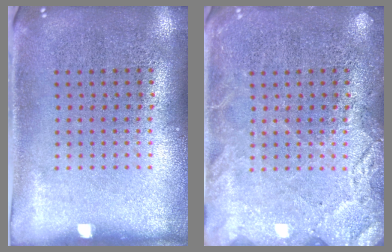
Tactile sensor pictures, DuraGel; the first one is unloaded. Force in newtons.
{"total": 3.5, "press": 3.4, "slide": 0.5}